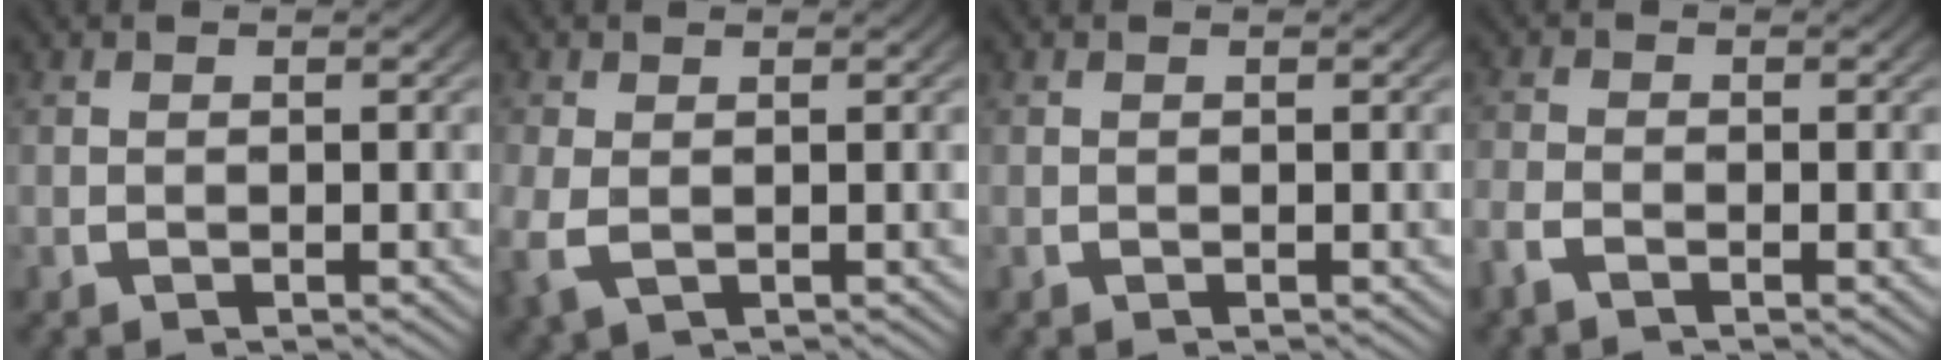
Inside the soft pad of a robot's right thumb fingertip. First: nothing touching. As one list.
[{"total": 2.5, "force": [-0.3, 1.8, 1.8], "torque": [-0.050, -0.012, 0.006]}, {"total": 0.0}, {"total": 1.6, "force": [-1.2, 0.8, 0.7], "torque": [-0.015, 0.001, -0.030]}]